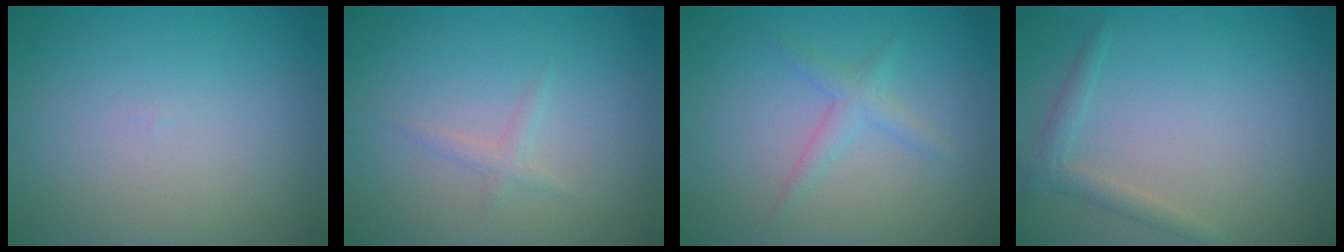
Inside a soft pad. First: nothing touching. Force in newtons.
{"total": 1.0, "press": 1.0, "slide": 0.1}
{"total": 1.0, "press": 1.0, "slide": 0.1}
{"total": 1.6, "press": 1.6, "slide": 0.1}